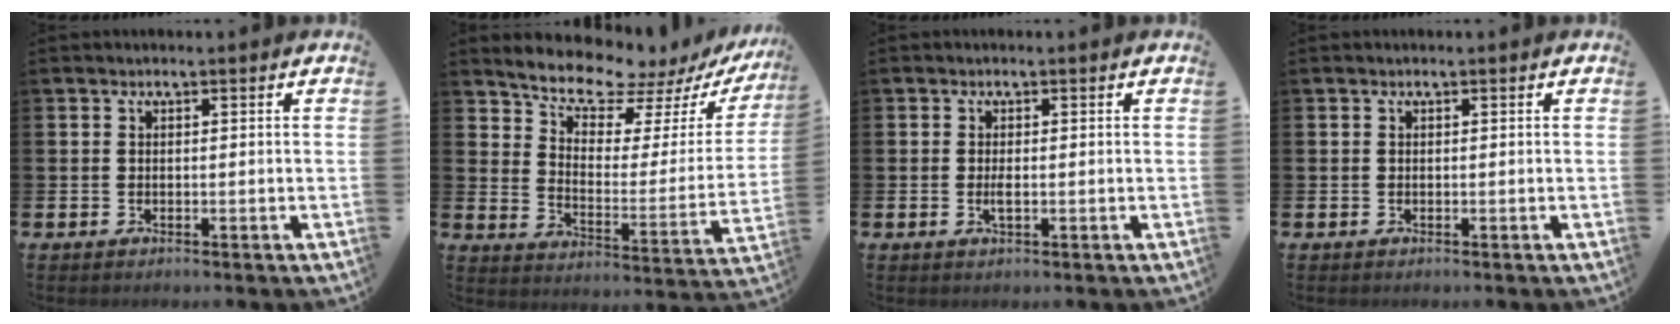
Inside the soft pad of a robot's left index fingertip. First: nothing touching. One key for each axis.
{"total": 8.8, "fx": 8.3, "fy": 2.1, "fz": 2.3, "tx": -0.072, "ty": -0.069, "tz": 0.140}
{"total": 1.4, "fx": -0.1, "fy": 0.4, "fz": 1.3, "tx": -0.028, "ty": 0.002, "tz": -0.002}
{"total": 0.0}